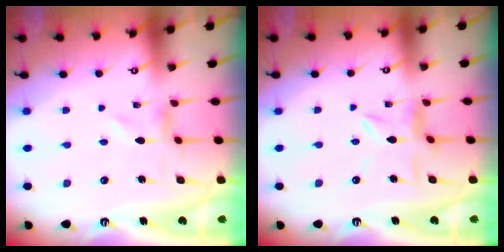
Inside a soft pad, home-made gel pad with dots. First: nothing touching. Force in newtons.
{"total": 6.1, "press": 6.1, "slide": 0.6}